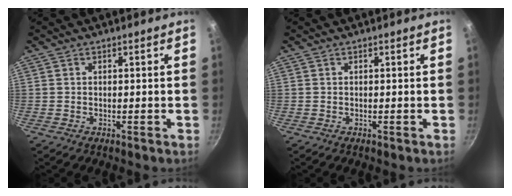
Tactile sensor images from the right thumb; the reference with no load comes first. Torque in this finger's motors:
{"motor_torque": [0.00, 0.00, -0.01, -0.05, 0.00]}